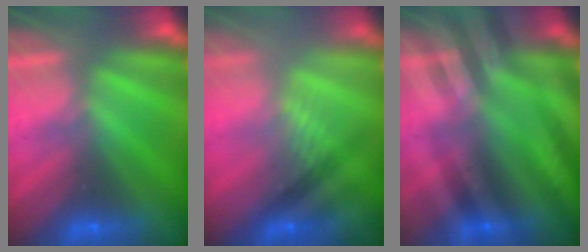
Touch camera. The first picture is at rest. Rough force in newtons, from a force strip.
{"total": 2.2}
{"total": 2.8}